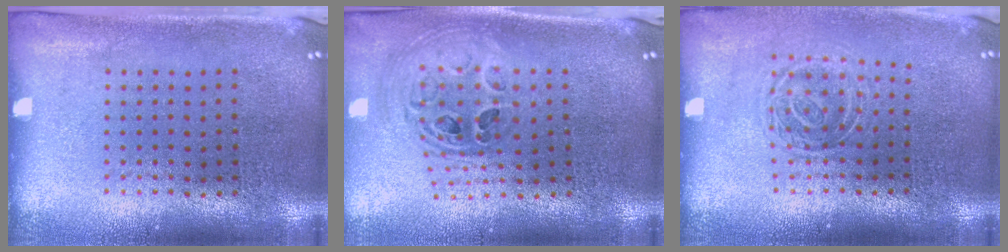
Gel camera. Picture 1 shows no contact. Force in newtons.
{"total": 1.2, "press": 1.1, "slide": 0.5}
{"total": 1.4, "press": 1.1, "slide": 0.9}